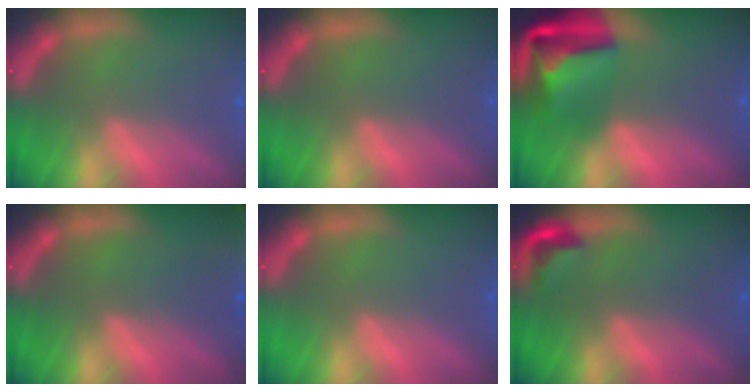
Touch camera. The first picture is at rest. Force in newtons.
{"total": 0.0}
{"total": 8.9}
{"total": 7.5}
{"total": 0.0}
{"total": 2.4}